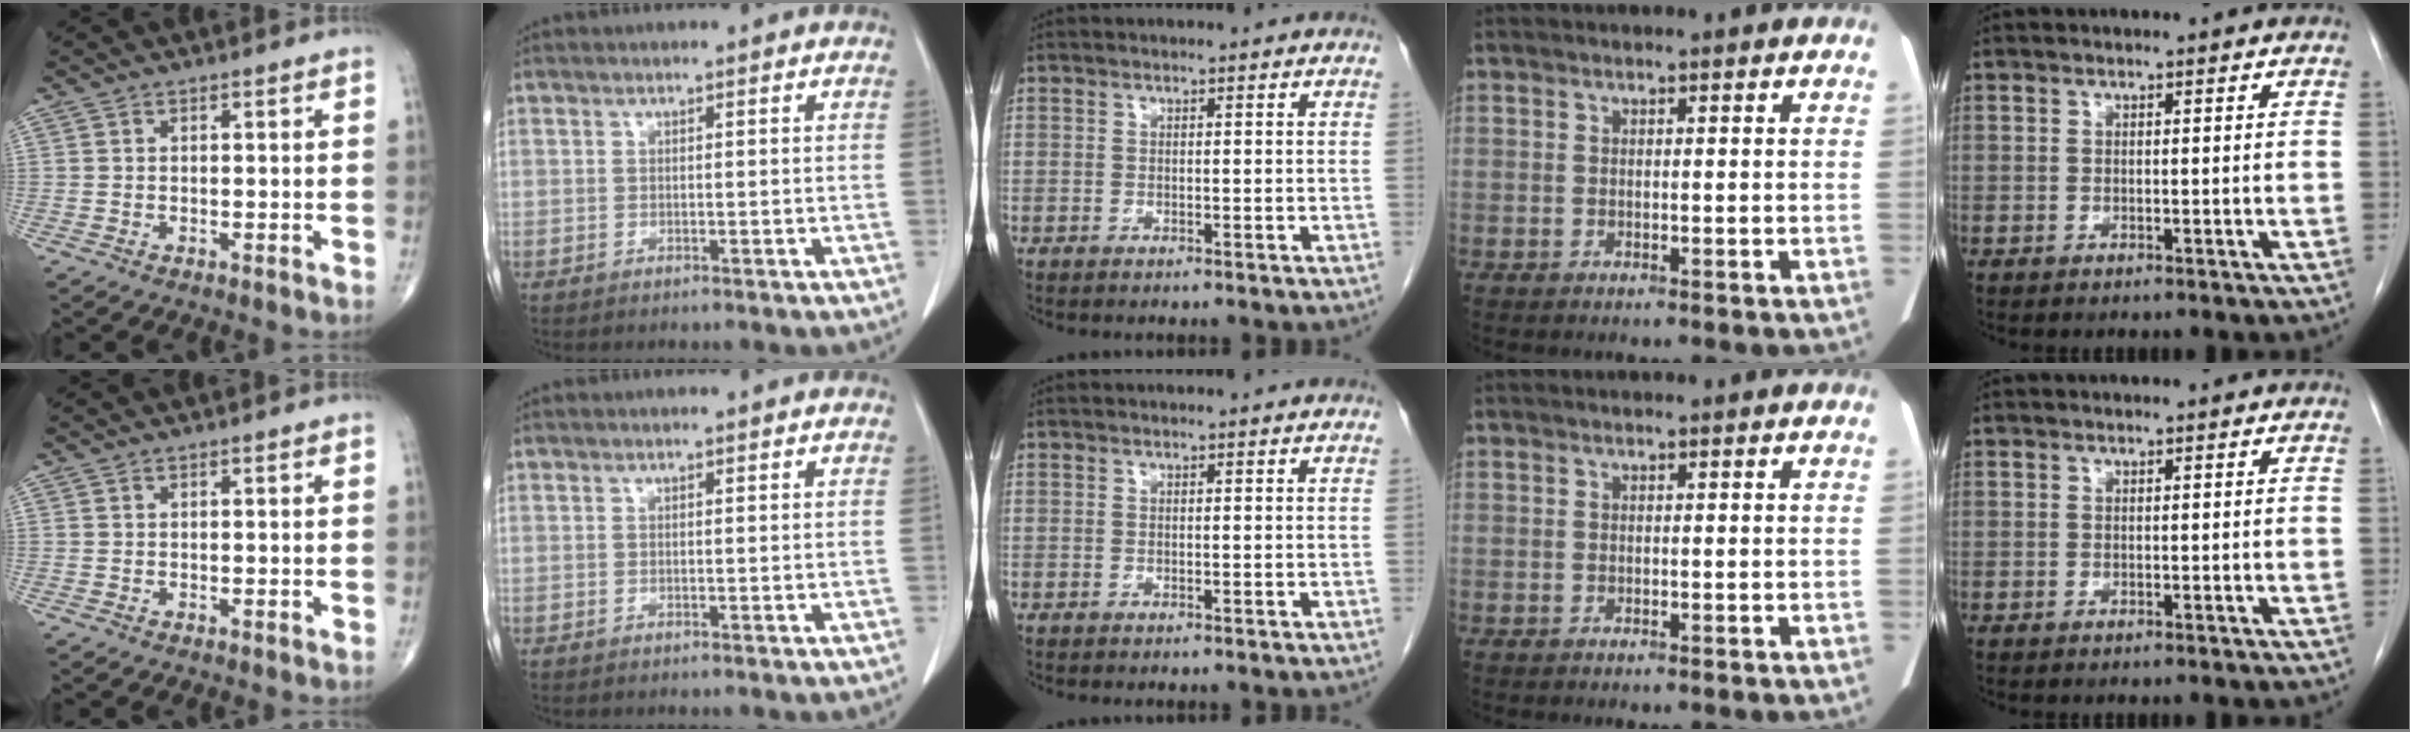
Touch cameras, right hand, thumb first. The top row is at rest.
{}